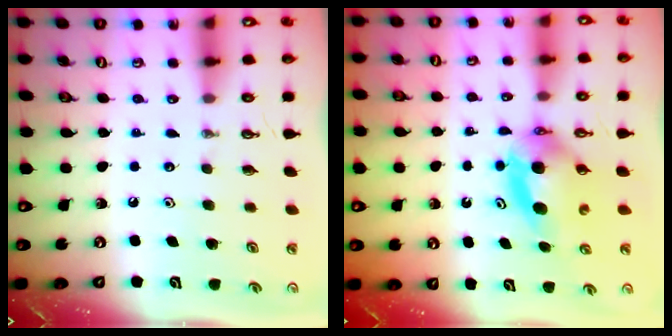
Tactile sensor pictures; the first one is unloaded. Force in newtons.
{"total": 8.7, "press": 5.0, "slide": 7.1}